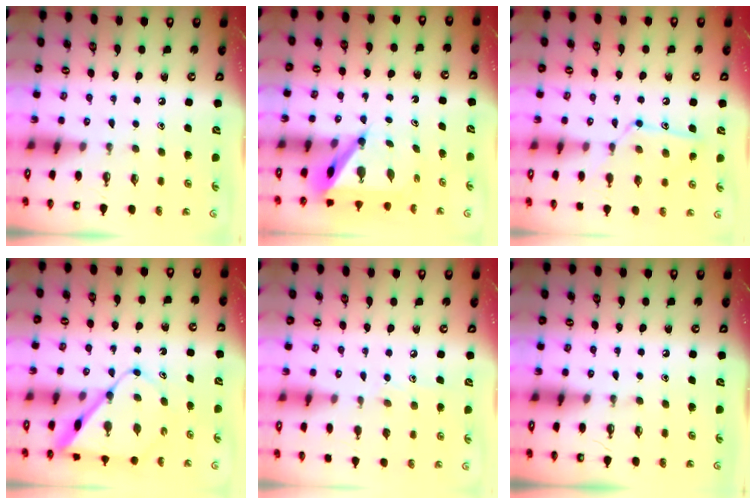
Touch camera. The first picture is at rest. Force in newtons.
{"total": 6.4, "press": 6.4, "slide": 0.3}
{"total": 13.0, "press": 12.9, "slide": 0.8}
{"total": 9.4, "press": 9.4, "slide": 0.7}
{"total": 6.6, "press": 6.6, "slide": 0.5}
{"total": 0.0}